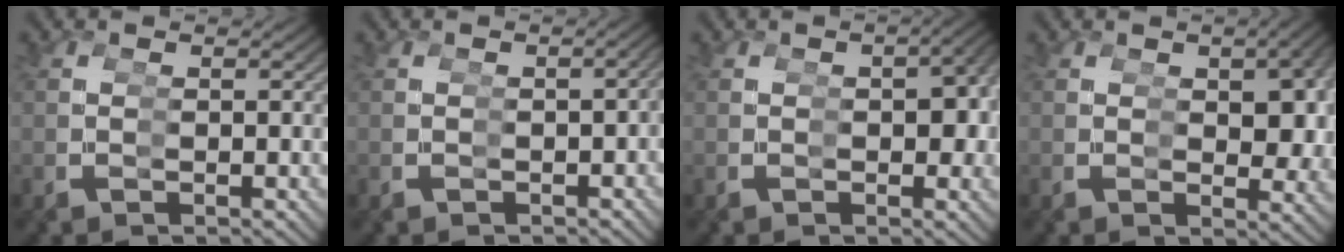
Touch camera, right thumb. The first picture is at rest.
{"total": 1.6, "force": [-0.6, 0.6, 1.4], "torque": [-0.025, -0.001, -0.005]}
{"total": 4.2, "force": [0.1, 1.8, 3.8], "torque": [-0.037, 0.008, 0.001]}
{"total": 3.9, "force": [0.5, 1.6, 3.5], "torque": [-0.031, -0.001, 0.010]}